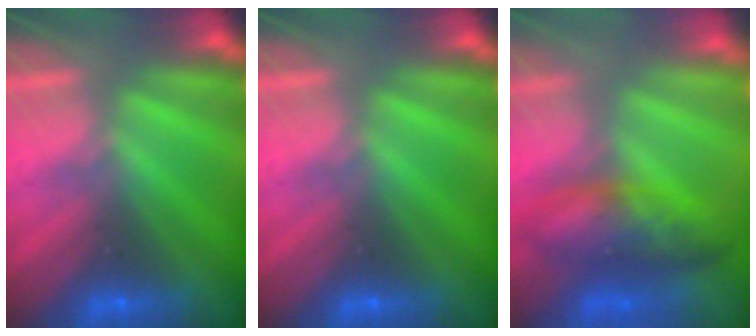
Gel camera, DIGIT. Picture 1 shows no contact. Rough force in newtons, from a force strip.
{"total": 0.0}
{"total": 7.8}